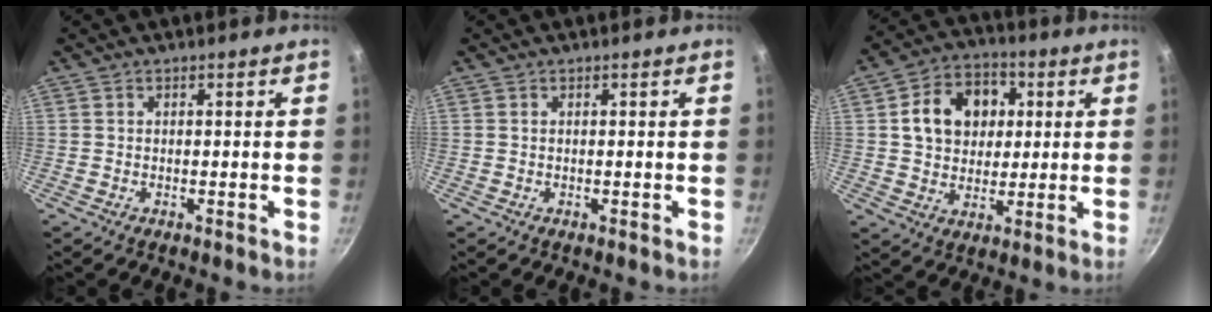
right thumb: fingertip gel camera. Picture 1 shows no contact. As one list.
[{"total": 0.0}, {"total": 13.2, "force": [2.8, 10.4, 7.6], "torque": [-0.097, 0.015, 0.040]}]